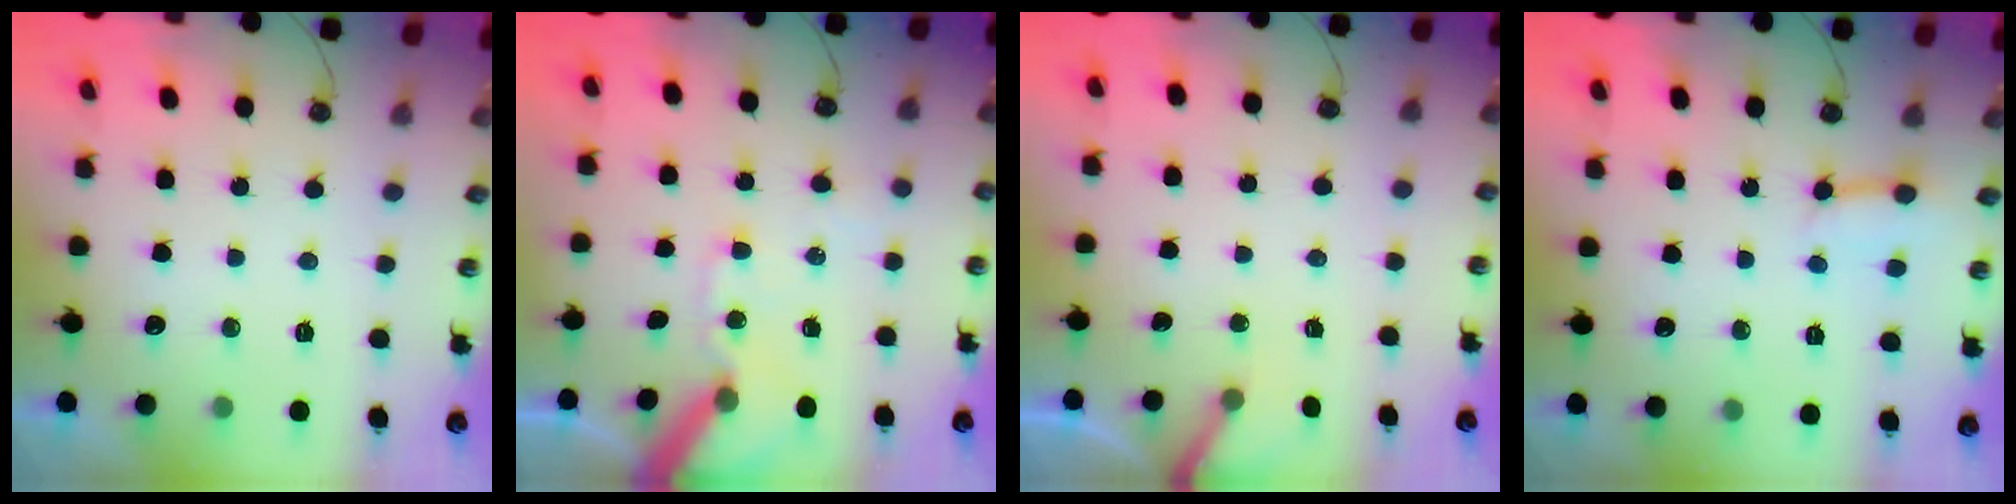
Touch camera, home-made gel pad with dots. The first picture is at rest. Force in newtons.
{"total": 12.1, "press": 12.0, "slide": 2.0}
{"total": 3.8, "press": 3.8, "slide": 0.2}
{"total": 4.9, "press": 4.9, "slide": 0.6}